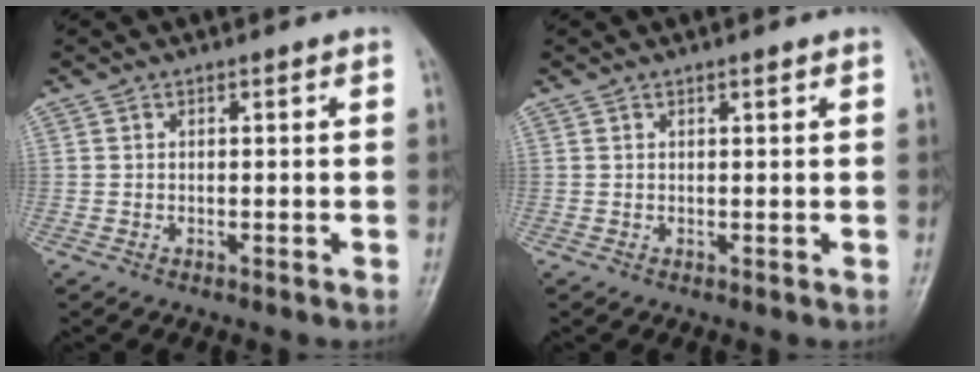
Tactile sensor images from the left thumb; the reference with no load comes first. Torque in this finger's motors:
{"motor_torque": [-0.08, -0.07, -0.17, -0.16, 0.05]}